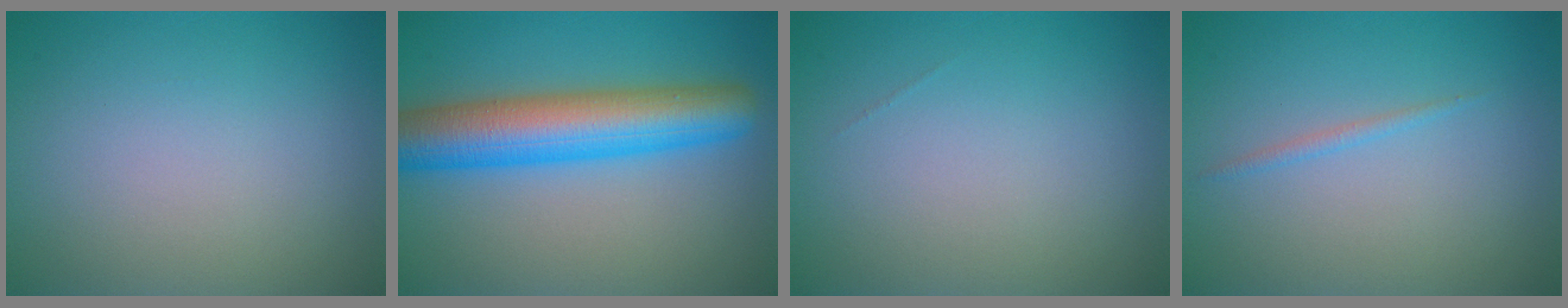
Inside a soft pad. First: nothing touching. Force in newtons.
{"total": 8.9, "press": 8.9, "slide": 0.2}
{"total": 0.0}
{"total": 0.8, "press": 0.8, "slide": 0.1}